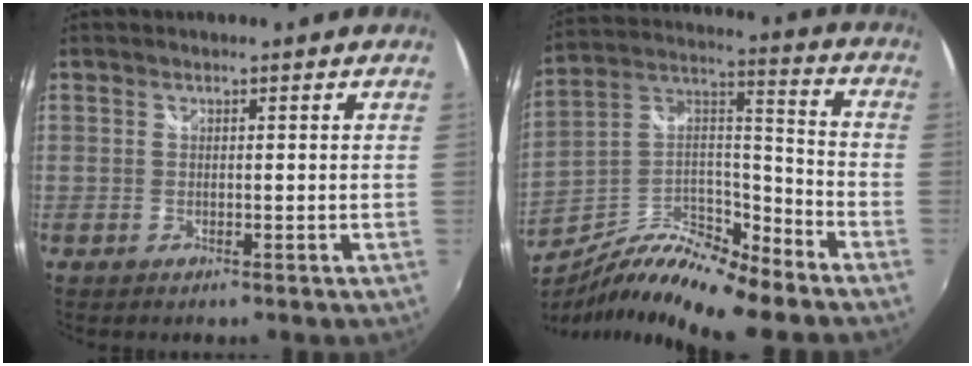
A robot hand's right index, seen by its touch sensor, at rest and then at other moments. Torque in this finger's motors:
{"motor_torque": [0.13, -0.12, 0.12, 0.02]}